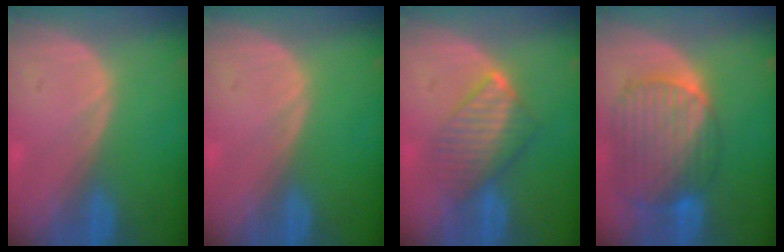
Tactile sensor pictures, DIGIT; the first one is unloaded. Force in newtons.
{"total": 0.0}
{"total": 6.4, "press": 6.4, "slide": 0.8}
{"total": 10.7, "press": 9.1, "slide": 5.5}